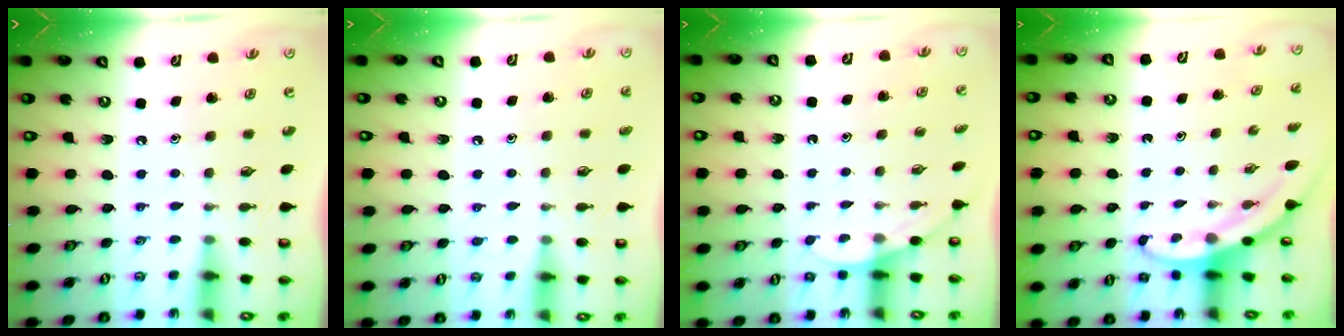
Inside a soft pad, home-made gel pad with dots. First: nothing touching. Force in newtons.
{"total": 4.0, "press": 4.0, "slide": 0.5}
{"total": 3.2, "press": 3.2, "slide": 0.3}
{"total": 3.4, "press": 3.4, "slide": 0.1}